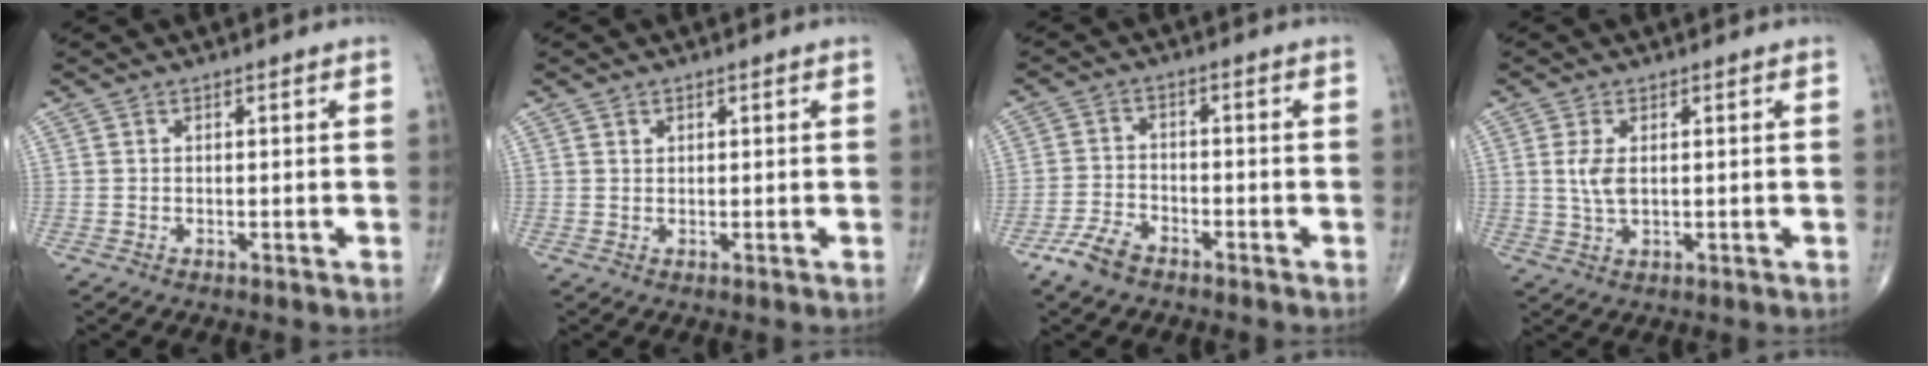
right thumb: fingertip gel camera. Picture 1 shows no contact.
{"total": 0.8, "force": [0.5, 0.6, 0.3], "torque": [0.001, -0.003, 0.008]}
{"total": 5.4, "force": [-4.0, 2.6, 2.7], "torque": [-0.058, 0.013, -0.078]}
{"total": 3.9, "force": [0.6, 1.9, 3.4], "torque": [-0.076, -0.004, 0.017]}